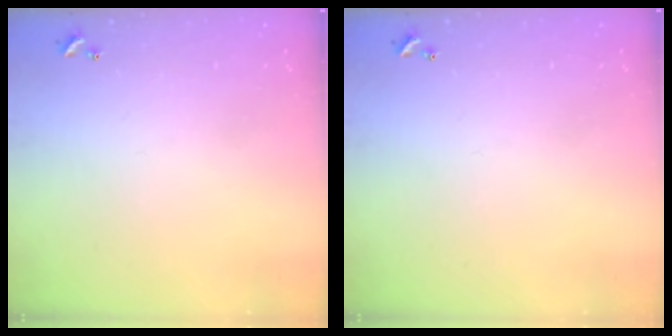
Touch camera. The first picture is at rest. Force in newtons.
{"total": 0.0}